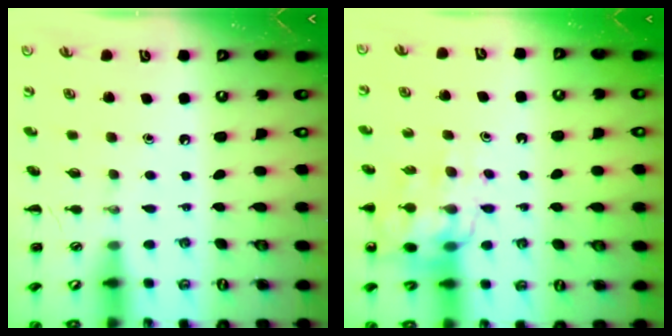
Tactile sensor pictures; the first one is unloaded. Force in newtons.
{"total": 12.6, "press": 12.1, "slide": 3.4}